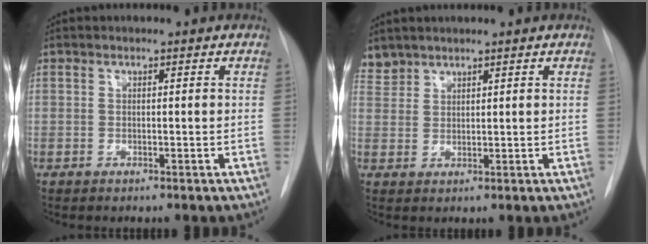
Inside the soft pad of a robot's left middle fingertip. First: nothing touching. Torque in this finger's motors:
{"motor_torque": [0.49, -0.48, 0.05, 0.00]}